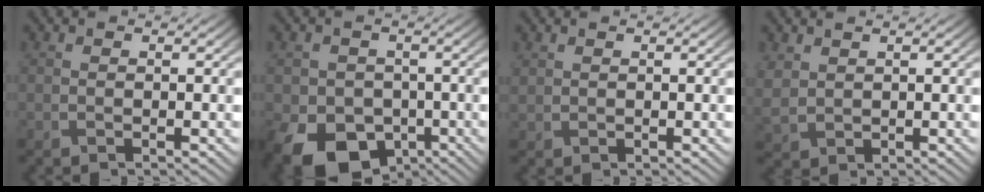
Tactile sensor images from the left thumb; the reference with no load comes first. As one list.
[{"total": 11.7, "force": [-5.3, 8.9, 5.4], "torque": [-0.117, -0.053, -0.094]}, {"total": 0.8, "force": [0.7, 0.4, 0.2], "torque": [-0.011, 0.000, 0.019]}, {"total": 2.4, "force": [1.5, 1.6, 1.1], "torque": [-0.037, -0.001, 0.036]}]